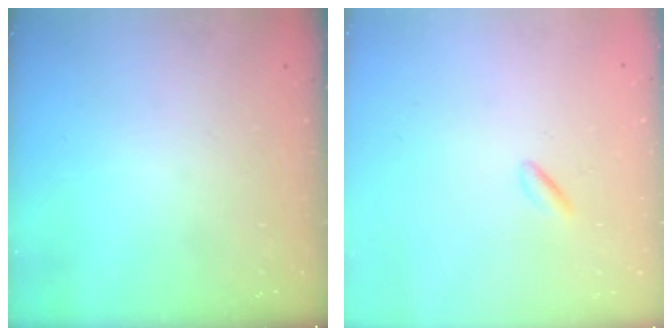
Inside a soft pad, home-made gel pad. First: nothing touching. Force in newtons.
{"total": 0.7, "press": 0.5, "slide": 0.5}